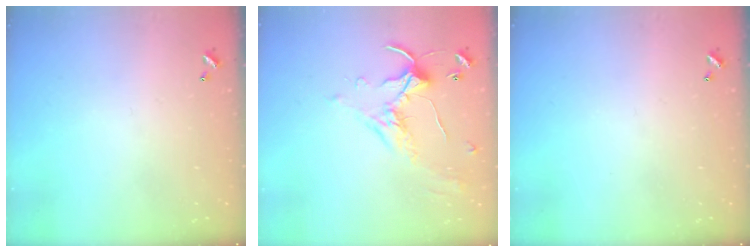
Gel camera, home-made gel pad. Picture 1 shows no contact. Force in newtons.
{"total": 1.2, "press": 0.6, "slide": 1.1}
{"total": 0.0}